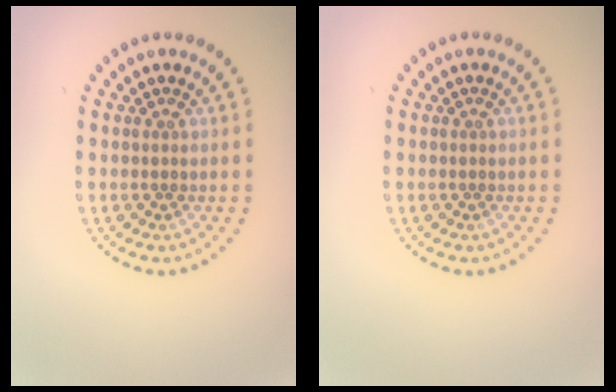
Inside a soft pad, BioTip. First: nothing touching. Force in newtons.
{"total": 0.0}